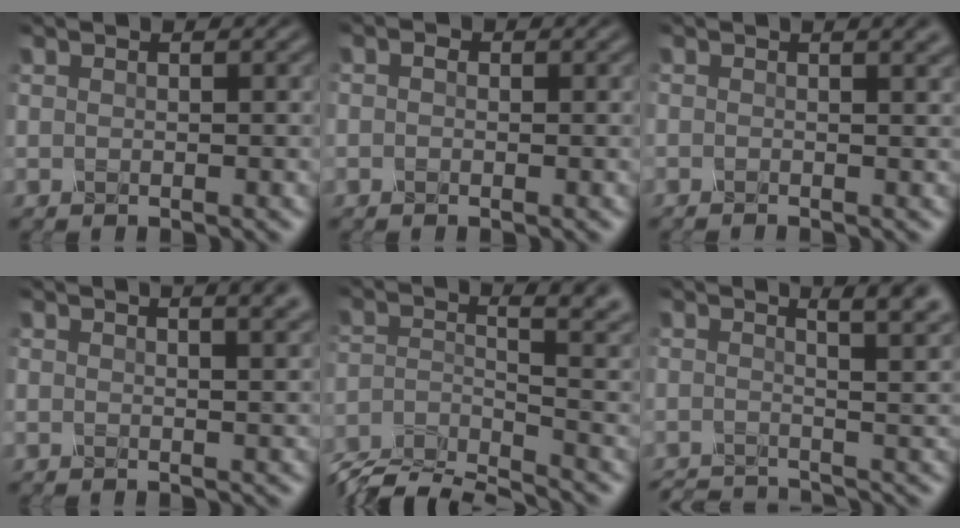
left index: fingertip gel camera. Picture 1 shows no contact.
{"total": 0.5, "force": [-0.4, 0.2, -0.2], "torque": [0.007, -0.004, -0.008]}
{"total": 3.5, "force": [0.4, 1.8, 2.9], "torque": [0.001, 0.024, -0.020]}
{"total": 7.7, "force": [4.5, 3.7, 5.1], "torque": [0.003, 0.054, 0.014]}
{"total": 8.3, "force": [-5.9, 2.4, 5.2], "torque": [-0.068, -0.016, -0.117]}
{"total": 6.1, "force": [0.4, 2.8, 5.4], "torque": [-0.018, 0.018, -0.011]}